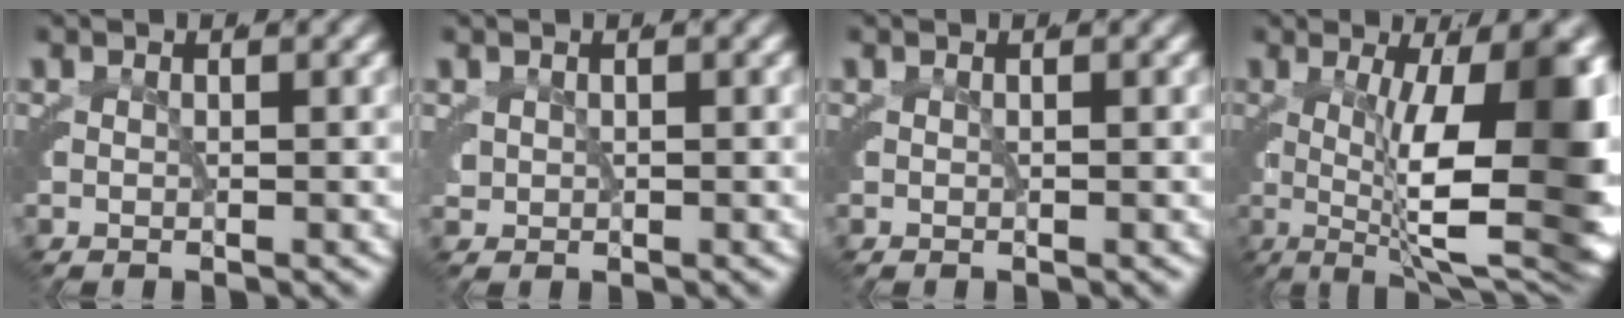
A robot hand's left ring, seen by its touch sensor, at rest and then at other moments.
{"total": 1.2, "force": [0.9, 0.6, 0.4], "torque": [-0.021, -0.004, 0.019]}
{"total": 0.0}
{"total": 13.0, "force": [-1.1, 3.7, 12.4], "torque": [-0.145, -0.023, 0.000]}